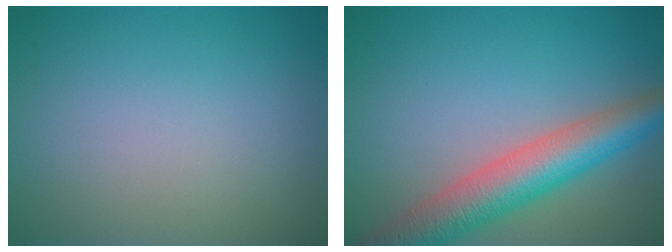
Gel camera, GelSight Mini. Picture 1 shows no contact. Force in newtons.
{"total": 7.0, "press": 7.0, "slide": 0.4}